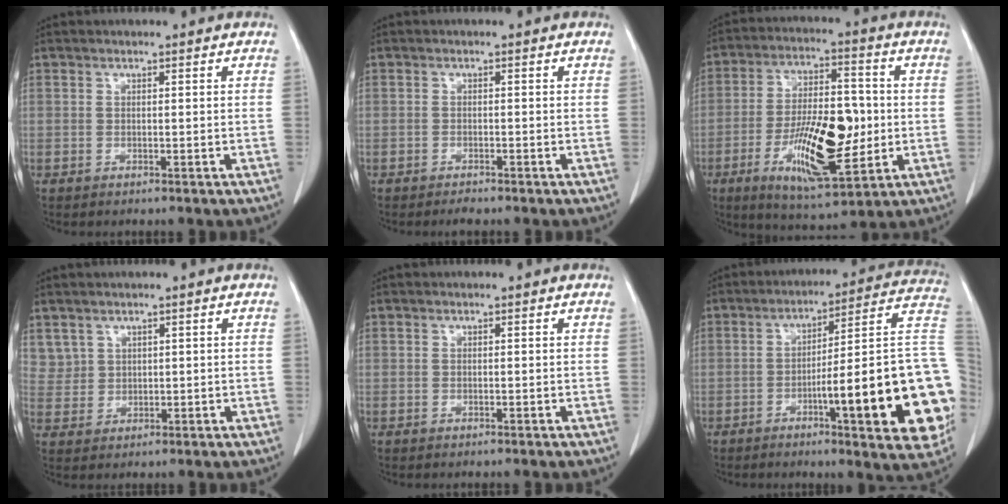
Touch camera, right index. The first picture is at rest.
{"total": 1.3, "force": [-1.2, 0.2, 0.5], "torque": [-0.011, -0.002, -0.017]}
{"total": 15.9, "force": [-3.1, 5.2, 14.8], "torque": [-0.264, -0.001, -0.047]}
{"total": 3.7, "force": [2.2, 2.9, 0.2], "torque": [0.002, 0.005, 0.052]}
{"total": 0.0}
{"total": 23.6, "force": [-5.3, 2.4, 22.9], "torque": [-0.215, 0.015, -0.067]}